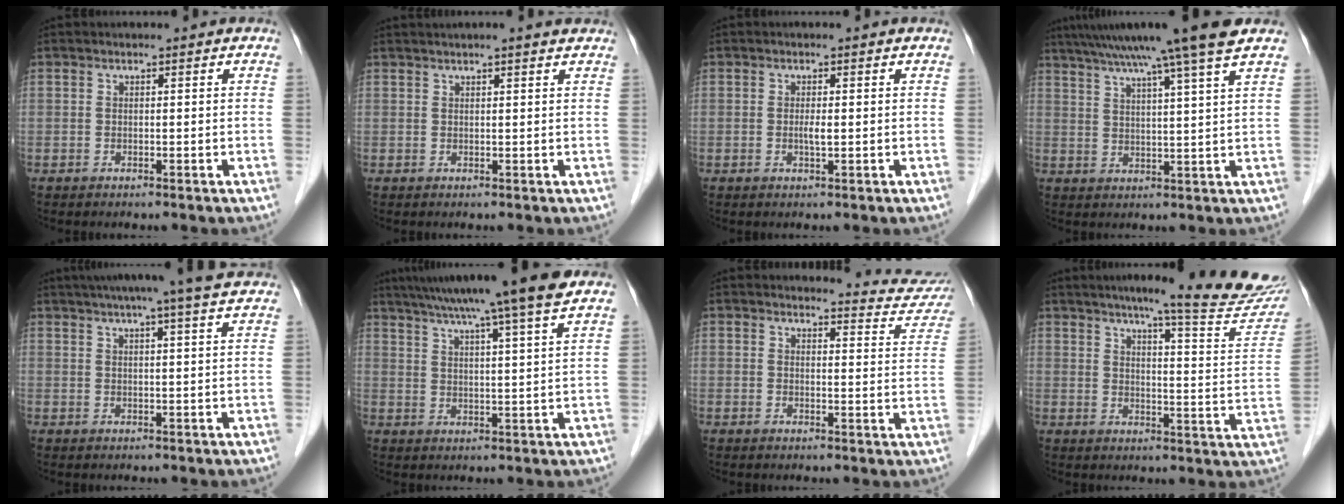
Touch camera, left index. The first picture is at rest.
{"total": 5.1, "force": [4.5, 0.0, 2.4], "torque": [-0.033, 0.025, 0.056]}
{"total": 1.3, "force": [-0.1, 0.1, 1.3], "torque": [-0.028, -0.001, -0.001]}
{"total": 14.0, "force": [11.1, -2.1, 8.4], "torque": [-0.140, 0.011, 0.153]}
{"total": 12.9, "force": [10.9, -0.3, 7.0], "torque": [-0.112, 0.028, 0.131]}
{"total": 15.4, "force": [12.4, -1.4, 9.0], "torque": [-0.151, 0.017, 0.175]}
{"total": 8.3, "force": [8.2, 0.8, 0.0], "torque": [0.012, -0.042, 0.074]}
{"total": 19.9, "force": [17.4, 0.2, 9.6], "torque": [-0.119, -0.063, 0.208]}